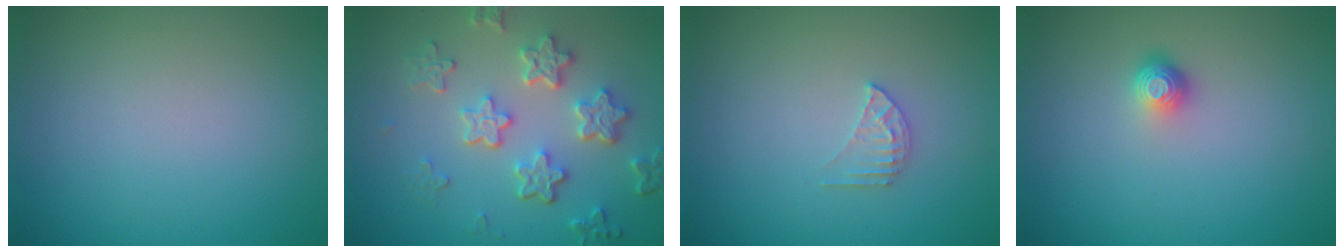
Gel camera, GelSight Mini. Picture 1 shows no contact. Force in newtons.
{"total": 5.3, "press": 4.2, "slide": 3.3}
{"total": 1.5, "press": 1.5, "slide": 0.2}
{"total": 1.6, "press": 1.2, "slide": 1.1}